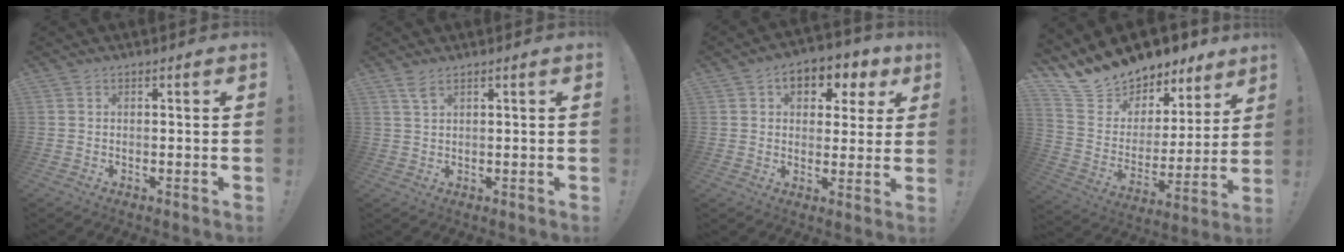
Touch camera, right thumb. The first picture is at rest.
{"total": 2.7, "force": [1.7, 0.7, 2.0], "torque": [-0.041, -0.002, 0.030]}
{"total": 8.9, "force": [3.7, 5.9, 5.5], "torque": [-0.071, -0.016, 0.068]}
{"total": 14.7, "force": [13.3, 5.9, 1.9], "torque": [-0.063, -0.109, 0.253]}